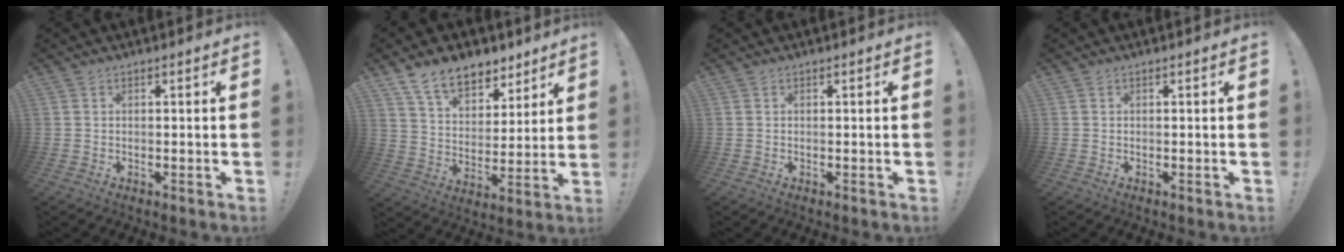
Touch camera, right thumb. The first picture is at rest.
{"total": 13.2, "force": [9.7, 7.3, 5.1], "torque": [-0.089, -0.065, 0.182]}
{"total": 0.0}
{"total": 0.0}